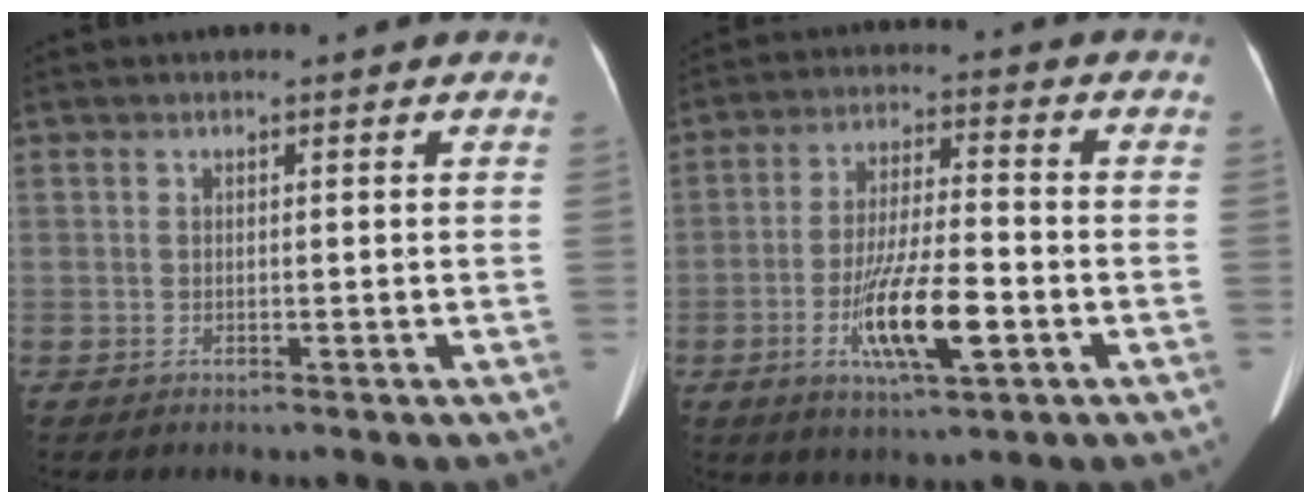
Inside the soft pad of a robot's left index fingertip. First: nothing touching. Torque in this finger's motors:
{"motor_torque": [1.62, 0.53, 0.51, 0.21]}